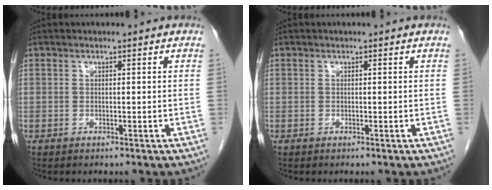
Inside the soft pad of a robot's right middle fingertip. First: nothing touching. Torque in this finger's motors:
{"motor_torque": [0.00, 0.00, 0.00, 0.00]}